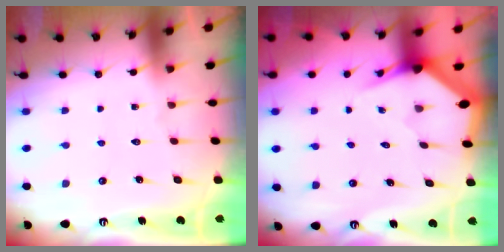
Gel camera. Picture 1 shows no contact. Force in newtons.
{"total": 3.4, "press": 3.4, "slide": 0.2}